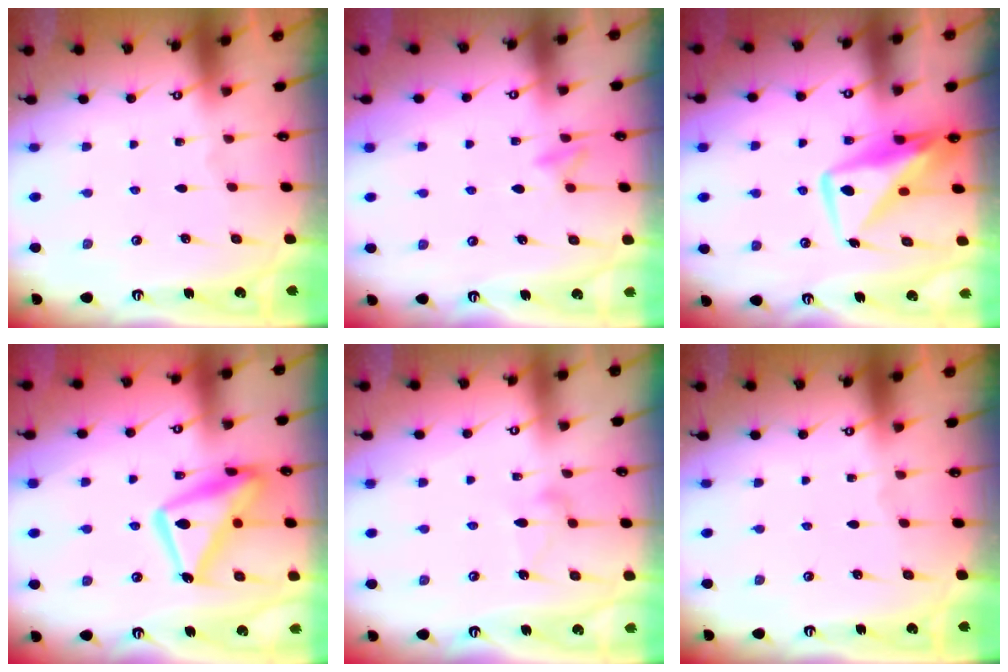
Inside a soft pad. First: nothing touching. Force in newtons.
{"total": 8.3, "press": 8.1, "slide": 1.7}
{"total": 12.8, "press": 12.8, "slide": 1.0}
{"total": 16.3, "press": 16.2, "slide": 1.5}
{"total": 8.2, "press": 8.2, "slide": 0.3}
{"total": 0.0}